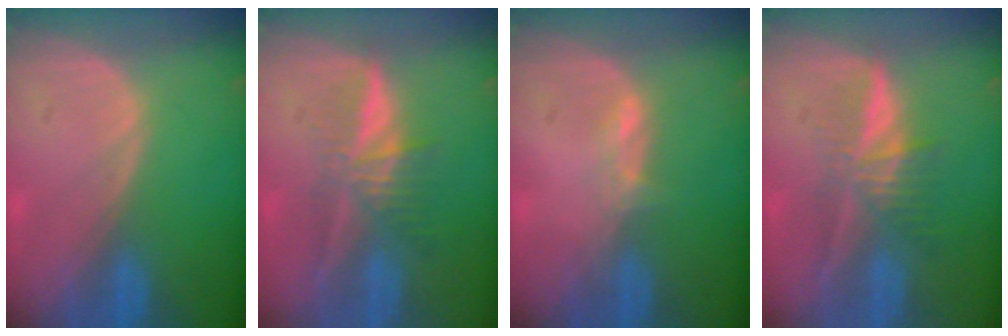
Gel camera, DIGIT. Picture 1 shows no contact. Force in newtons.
{"total": 5.9, "press": 5.5, "slide": 2.2}
{"total": 1.6, "press": 1.5, "slide": 0.6}
{"total": 5.9, "press": 5.5, "slide": 2.2}